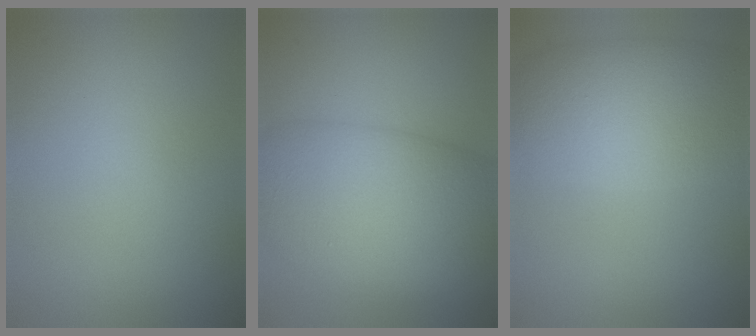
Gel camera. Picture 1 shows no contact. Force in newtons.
{"total": 10.8, "press": 10.8, "slide": 0.4}
{"total": 7.4, "press": 7.4, "slide": 0.4}